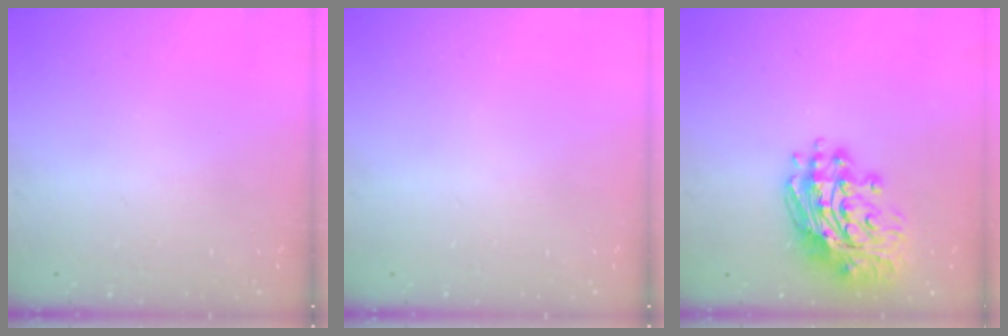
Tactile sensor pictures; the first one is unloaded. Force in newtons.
{"total": 0.0}
{"total": 15.0, "press": 14.9, "slide": 1.6}